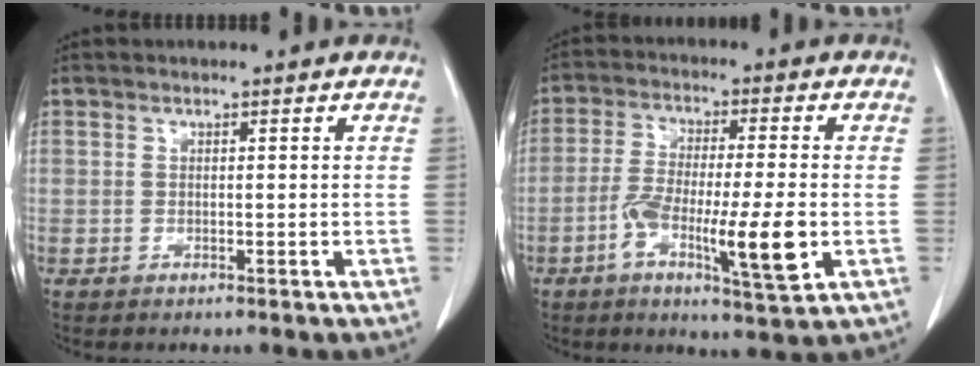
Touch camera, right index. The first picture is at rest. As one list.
[{"total": 11.7, "force": [-3.4, 1.3, 11.1], "torque": [-0.195, -0.011, -0.060]}]